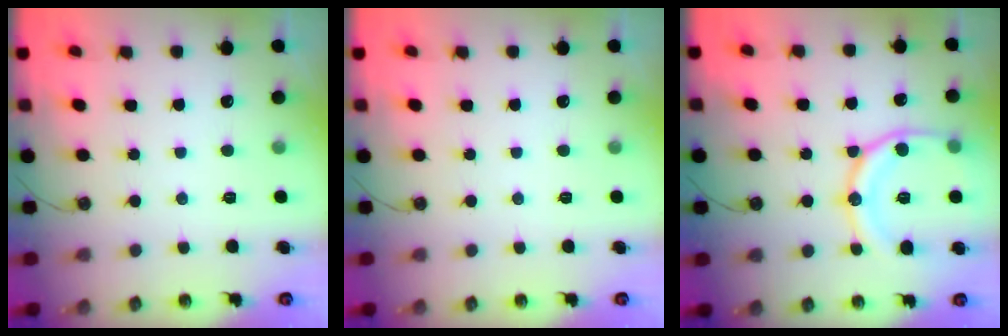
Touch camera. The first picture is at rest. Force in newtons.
{"total": 0.0}
{"total": 17.7, "press": 17.6, "slide": 1.8}